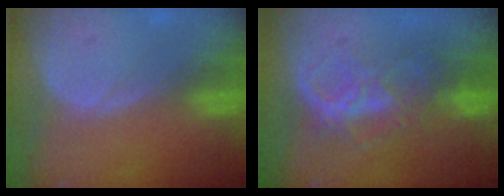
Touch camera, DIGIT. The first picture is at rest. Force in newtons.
{"total": 6.7, "press": 6.7, "slide": 0.4}